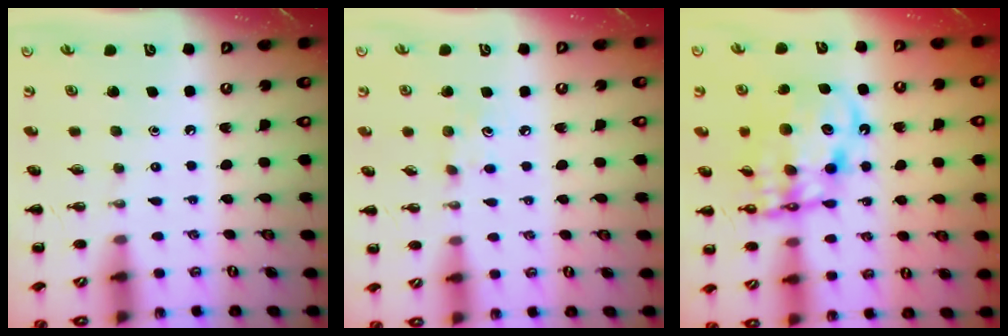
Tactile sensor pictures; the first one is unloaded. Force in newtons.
{"total": 7.1, "press": 6.9, "slide": 1.6}
{"total": 13.7, "press": 13.2, "slide": 3.4}